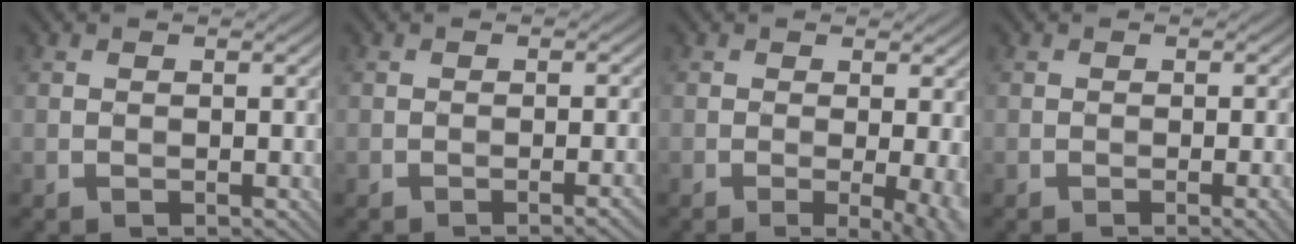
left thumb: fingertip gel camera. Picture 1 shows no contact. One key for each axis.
{"total": 2.0, "fx": -0.9, "fy": 0.3, "fz": 1.8, "tx": -0.019, "ty": 0.008, "tz": -0.018}
{"total": 5.9, "fx": -1.0, "fy": 1.7, "fz": 5.6, "tx": -0.070, "ty": -0.008, "tz": -0.006}
{"total": 2.7, "fx": -0.9, "fy": 0.5, "fz": 2.4, "tx": -0.032, "ty": 0.004, "tz": -0.016}